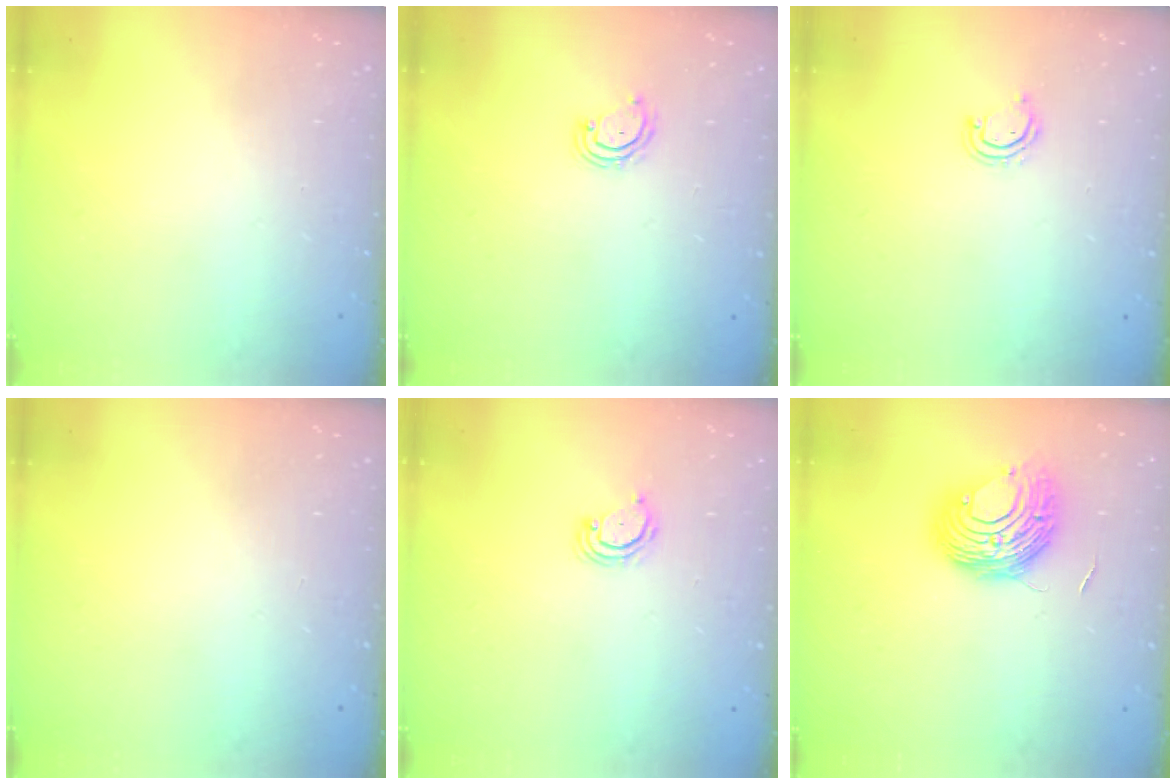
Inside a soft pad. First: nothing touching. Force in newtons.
{"total": 4.1, "press": 4.1, "slide": 0.3}
{"total": 4.0, "press": 4.0, "slide": 0.3}
{"total": 0.0}
{"total": 3.6, "press": 3.6, "slide": 0.4}
{"total": 10.1, "press": 10.1, "slide": 0.7}